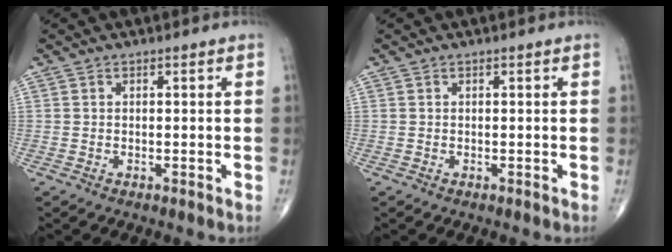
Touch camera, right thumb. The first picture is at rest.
{"total": 0.0}